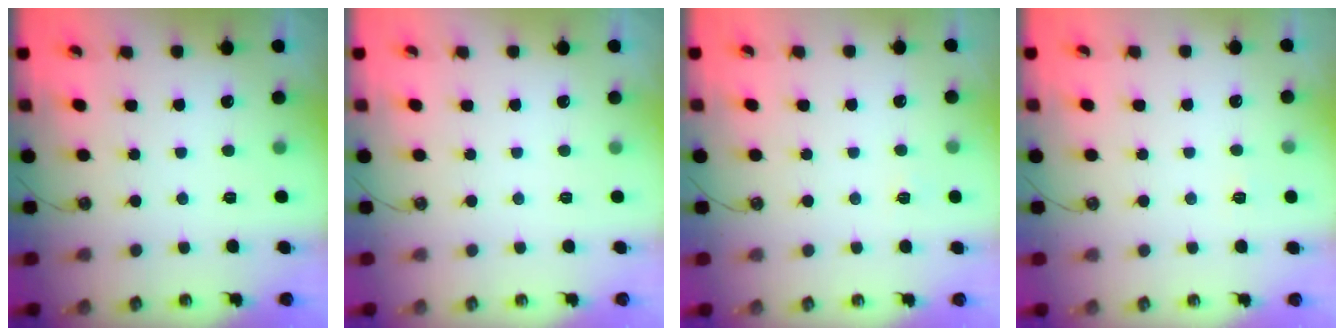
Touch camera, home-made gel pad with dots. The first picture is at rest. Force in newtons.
{"total": 0.0}
{"total": 2.7, "press": 2.6, "slide": 0.4}
{"total": 3.6, "press": 3.6, "slide": 0.4}